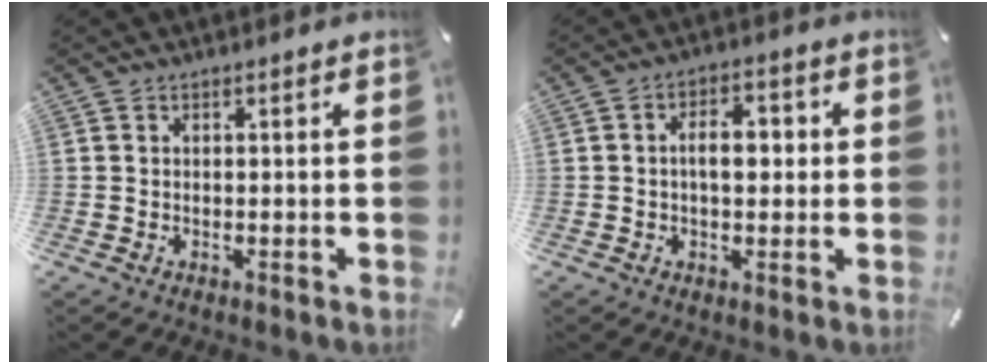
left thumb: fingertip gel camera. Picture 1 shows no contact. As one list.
[{"total": 6.0, "force": [0.0, 3.5, 4.9], "torque": [-0.069, 0.003, -0.008]}]